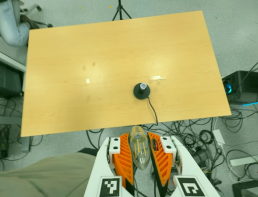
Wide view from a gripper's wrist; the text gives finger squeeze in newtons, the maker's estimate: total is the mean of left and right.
{"total": 21.5, "left": 23.7, "right": 19.3}